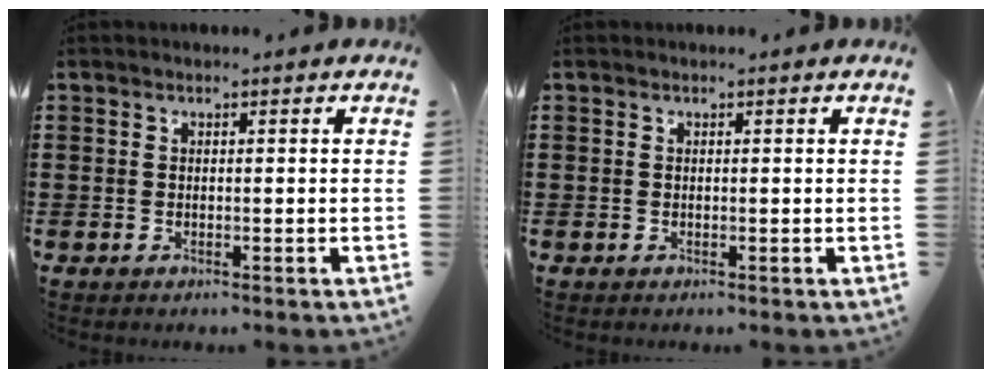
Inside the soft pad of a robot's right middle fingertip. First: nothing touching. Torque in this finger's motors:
{"motor_torque": [-0.45, -0.38, 0.00, 0.01]}